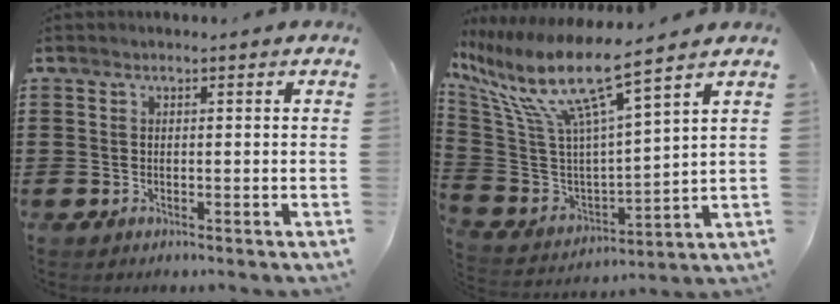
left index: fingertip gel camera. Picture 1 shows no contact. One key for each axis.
{"total": 12.0, "fx": 7.5, "fy": 1.9, "fz": 9.1, "tx": -0.203, "ty": -0.053, "tz": 0.122}